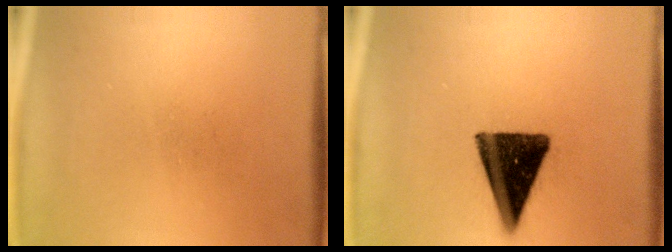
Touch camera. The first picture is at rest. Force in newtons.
{"total": 14.3}